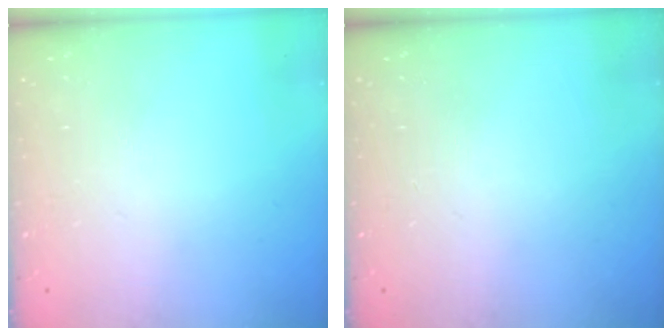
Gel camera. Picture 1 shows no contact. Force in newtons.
{"total": 0.0}